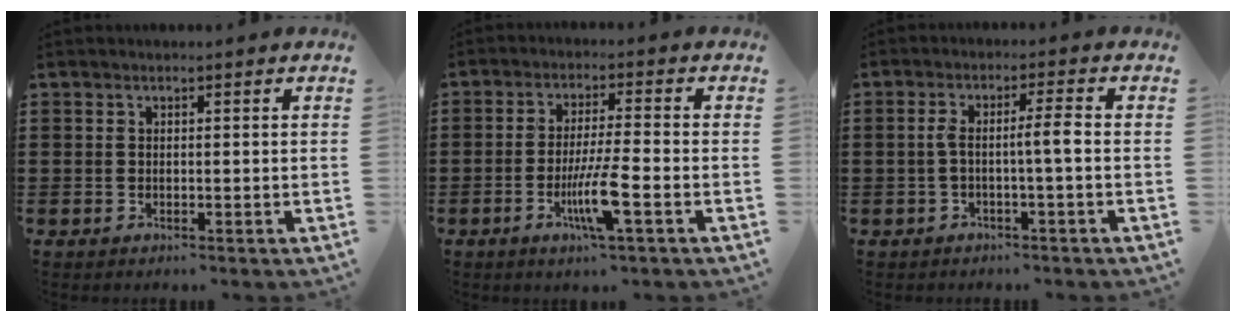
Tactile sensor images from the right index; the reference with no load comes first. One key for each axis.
{"total": 7.2, "fx": -2.8, "fy": 0.5, "fz": 6.7, "tx": -0.134, "ty": -0.018, "tz": -0.053}
{"total": 4.0, "fx": -0.6, "fy": 0.1, "fz": 4.0, "tx": -0.075, "ty": 0.001, "tz": -0.015}